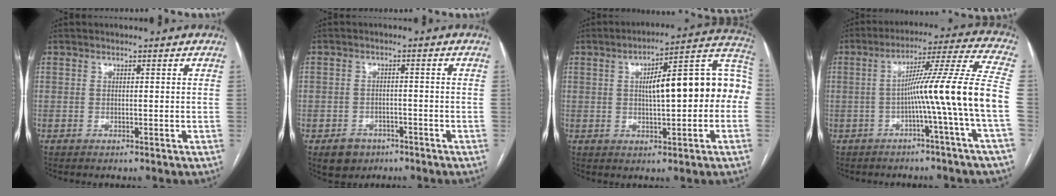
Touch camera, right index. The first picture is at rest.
{"total": 4.0, "force": [-2.3, 3.1, 0.8], "torque": [-0.008, 0.009, -0.028]}
{"total": 16.0, "force": [0.8, 4.0, 15.4], "torque": [-0.208, 0.053, 0.015]}
{"total": 13.8, "force": [-3.2, -3.0, 13.1], "torque": [-0.188, 0.017, -0.057]}